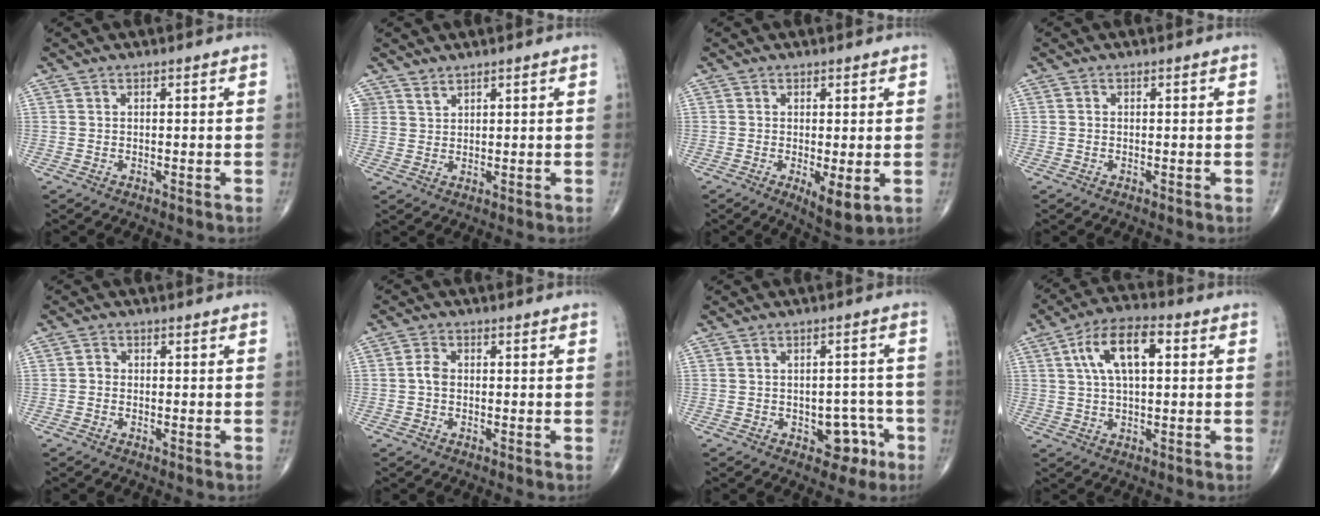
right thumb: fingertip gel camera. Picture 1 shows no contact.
{"total": 1.5, "force": [1.4, 0.5, 0.0], "torque": [0.011, -0.013, 0.025]}
{"total": 5.3, "force": [-1.1, 1.7, 4.9], "torque": [-0.076, -0.017, -0.014]}
{"total": 0.0}
{"total": 1.1, "force": [-0.3, 0.9, 0.5], "torque": [-0.002, 0.003, -0.009]}
{"total": 2.3, "force": [-0.2, 1.6, 1.6], "torque": [-0.026, 0.006, -0.009]}
{"total": 5.7, "force": [-2.5, 3.9, 3.5], "torque": [-0.014, 0.026, -0.026]}
{"total": 11.1, "force": [2.9, 5.1, 9.4], "torque": [-0.168, 0.019, 0.046]}